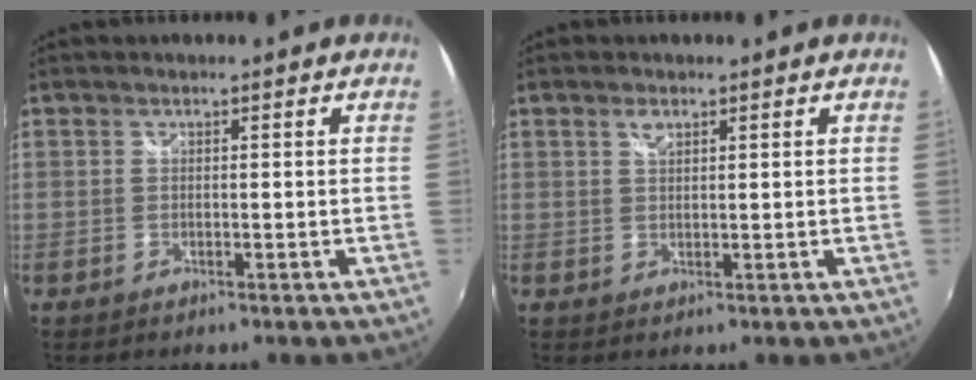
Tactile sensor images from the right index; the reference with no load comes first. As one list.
[{"total": 1.6, "force": [1.0, 0.8, 1.0], "torque": [-0.018, 0.003, 0.017]}]